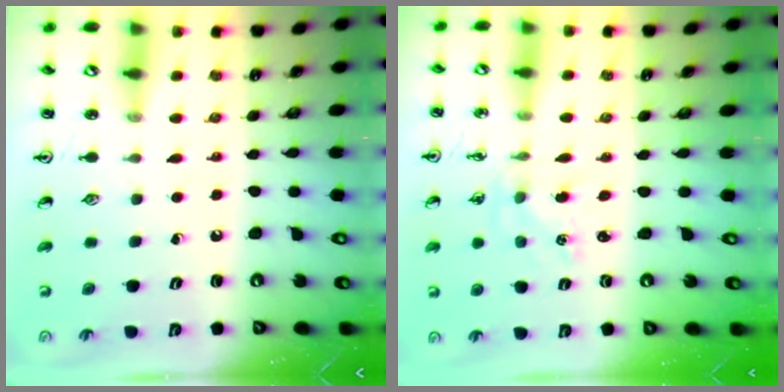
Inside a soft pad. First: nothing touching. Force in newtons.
{"total": 1.0, "press": 1.0, "slide": 0.2}